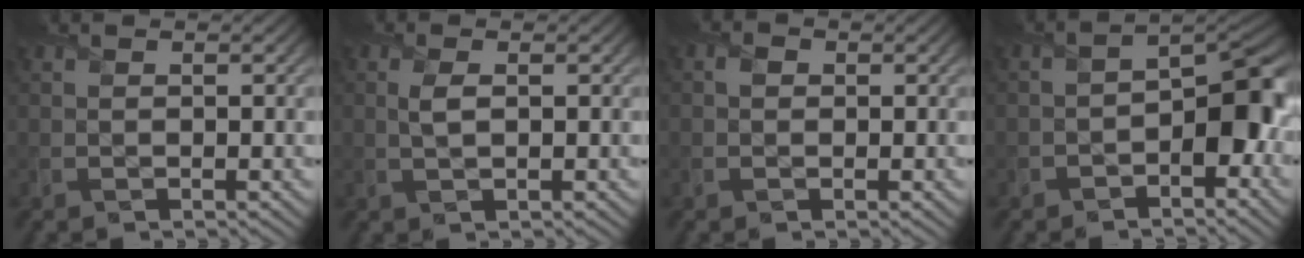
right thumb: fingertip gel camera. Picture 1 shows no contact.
{"total": 1.8, "force": [0.4, 0.6, 1.6], "torque": [-0.042, 0.004, 0.007]}
{"total": 1.0, "force": [0.1, 0.9, 0.4], "torque": [-0.008, 0.000, -0.005]}
{"total": 7.8, "force": [-2.3, 4.4, 6.1], "torque": [-0.069, 0.009, -0.048]}